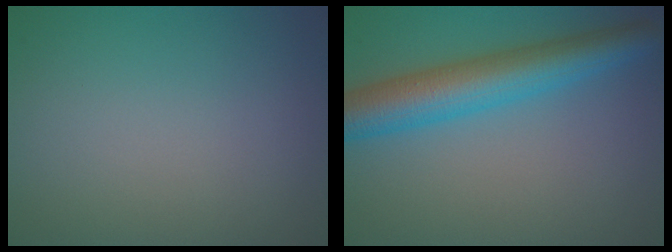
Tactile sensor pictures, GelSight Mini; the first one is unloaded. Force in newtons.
{"total": 6.5, "press": 6.5, "slide": 0.2}